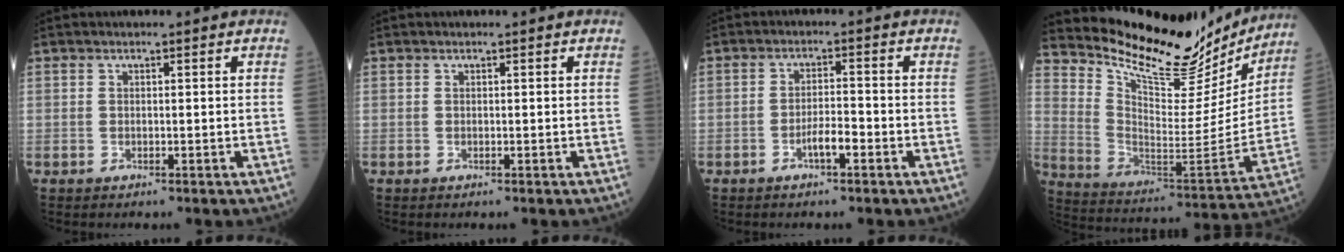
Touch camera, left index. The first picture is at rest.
{"total": 0.0}
{"total": 3.2, "force": [-1.7, 0.7, 2.6], "torque": [-0.047, 0.003, -0.033]}
{"total": 22.3, "force": [20.3, 5.5, 7.3], "torque": [-0.128, -0.047, 0.301]}